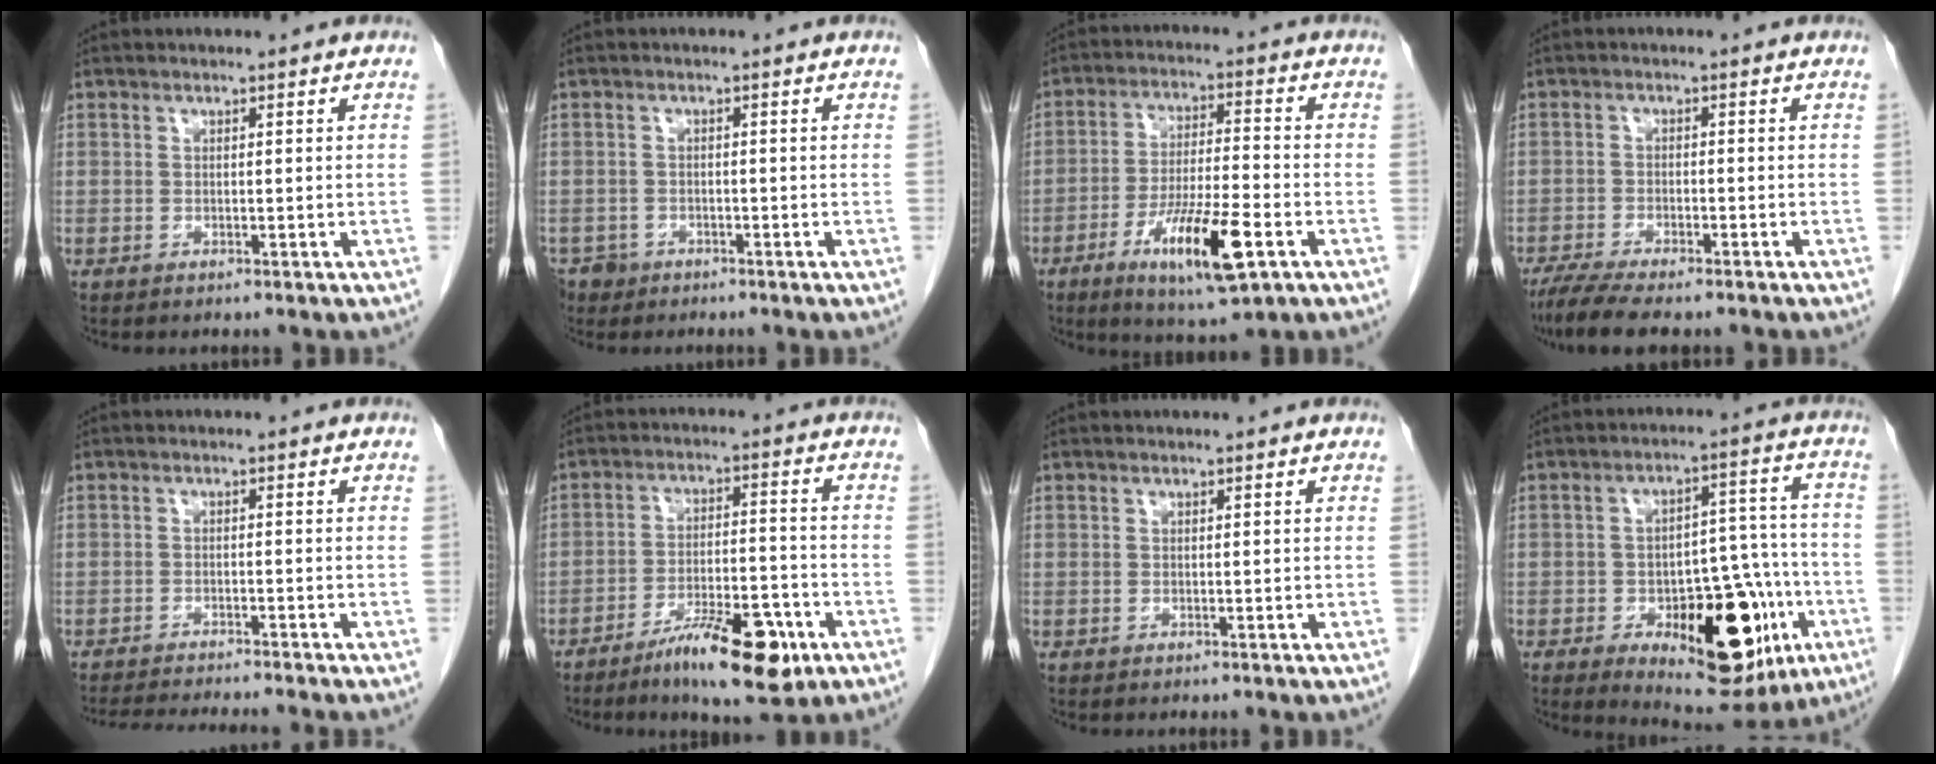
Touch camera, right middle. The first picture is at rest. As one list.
[{"total": 3.5, "force": [-2.5, 2.4, 0.3], "torque": [-0.005, 0.003, -0.041]}, {"total": 12.4, "force": [-5.6, 1.8, 10.8], "torque": [-0.197, -0.017, -0.093]}, {"total": 8.5, "force": [-7.0, 1.6, 4.6], "torque": [-0.076, -0.016, -0.113]}, {"total": 9.5, "force": [-8.7, -0.4, 3.6], "torque": [-0.043, -0.013, -0.132]}, {"total": 12.0, "force": [-7.1, 2.8, 9.2], "torque": [-0.146, -0.004, -0.108]}, {"total": 0.0}, {"total": 19.4, "force": [-7.5, 7.9, 16.1], "torque": [-0.191, 0.021, -0.089]}]